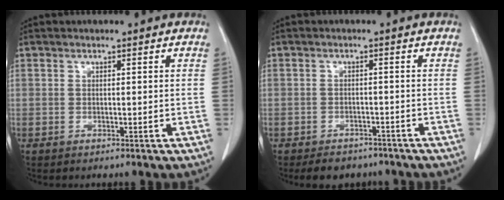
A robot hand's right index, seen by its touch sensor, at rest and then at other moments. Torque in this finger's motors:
{"motor_torque": [-0.05, -0.12, -0.01, -0.01]}